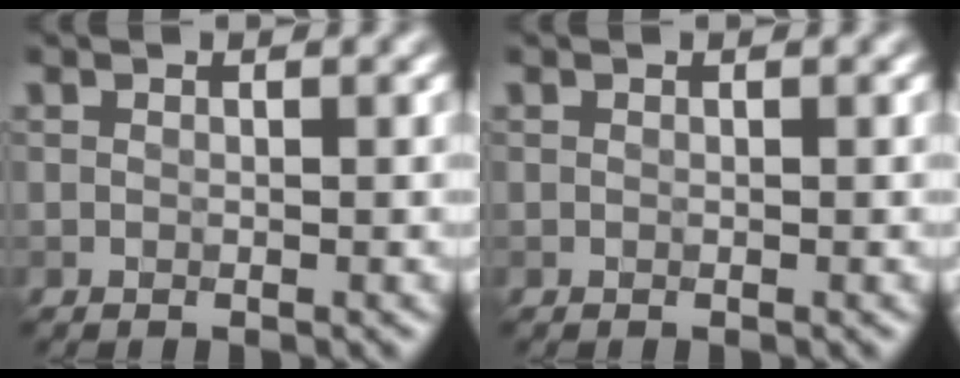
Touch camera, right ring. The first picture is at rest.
{"total": 0.0}